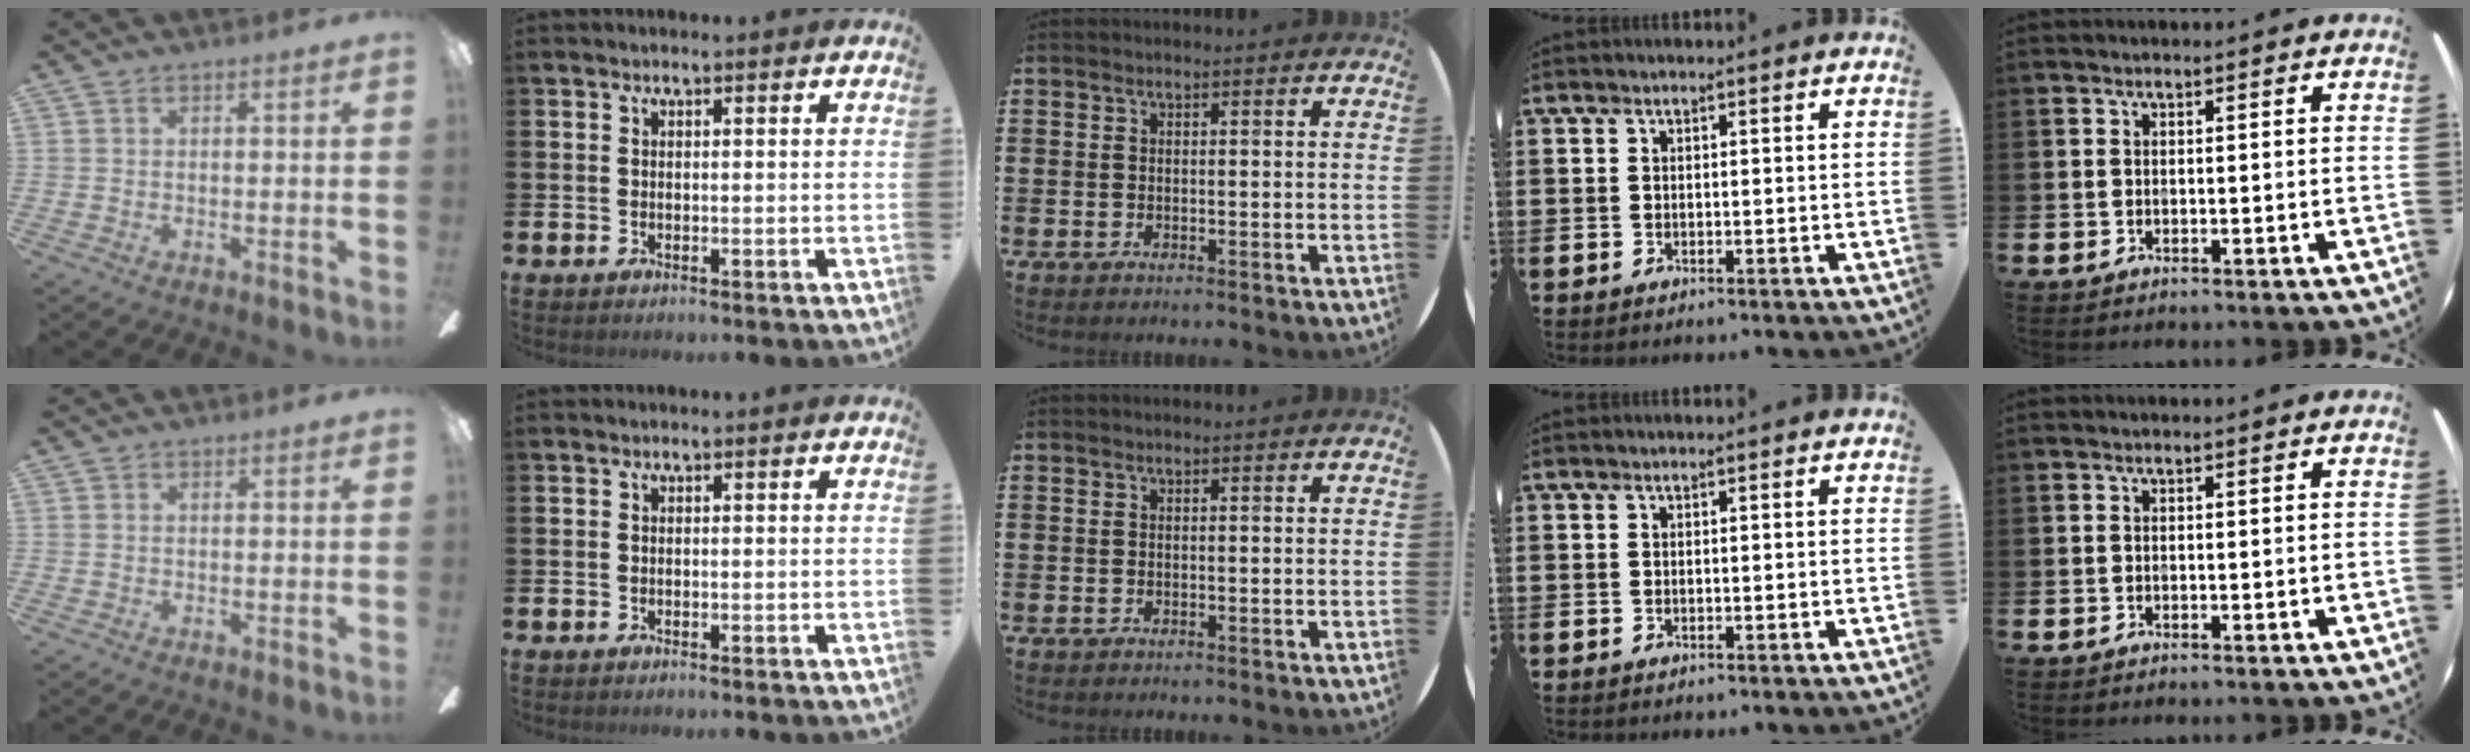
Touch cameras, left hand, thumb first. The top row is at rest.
{}